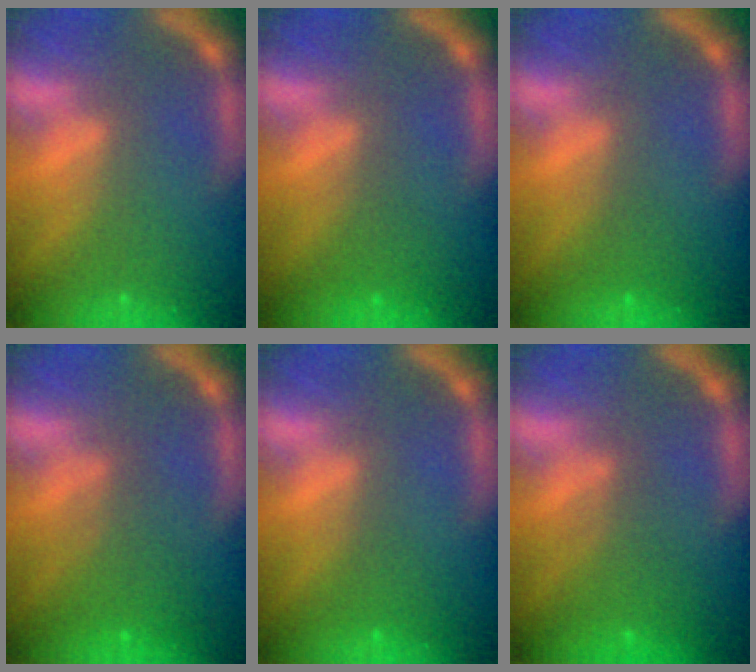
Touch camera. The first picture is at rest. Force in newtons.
{"total": 1.5}
{"total": 1.0}
{"total": 2.9}
{"total": 1.0}
{"total": 3.0}